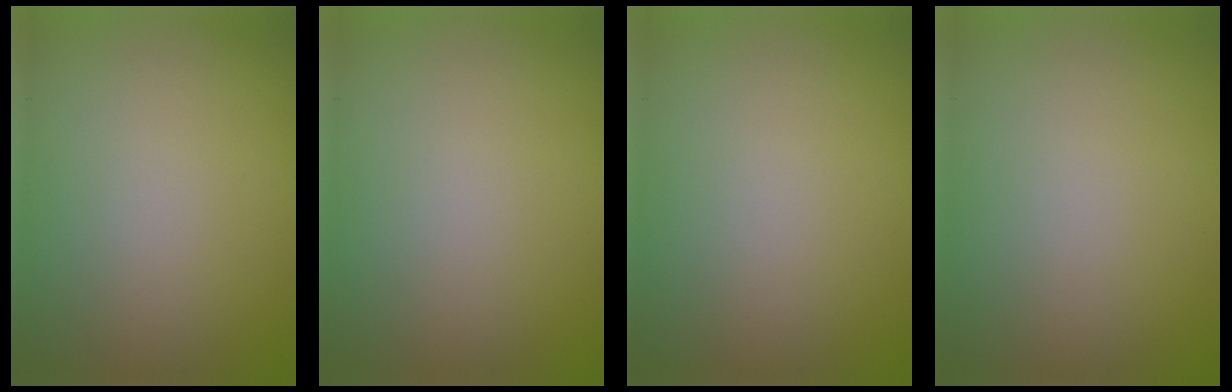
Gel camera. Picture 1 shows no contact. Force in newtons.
{"total": 0.0}
{"total": 0.0}
{"total": 0.0}